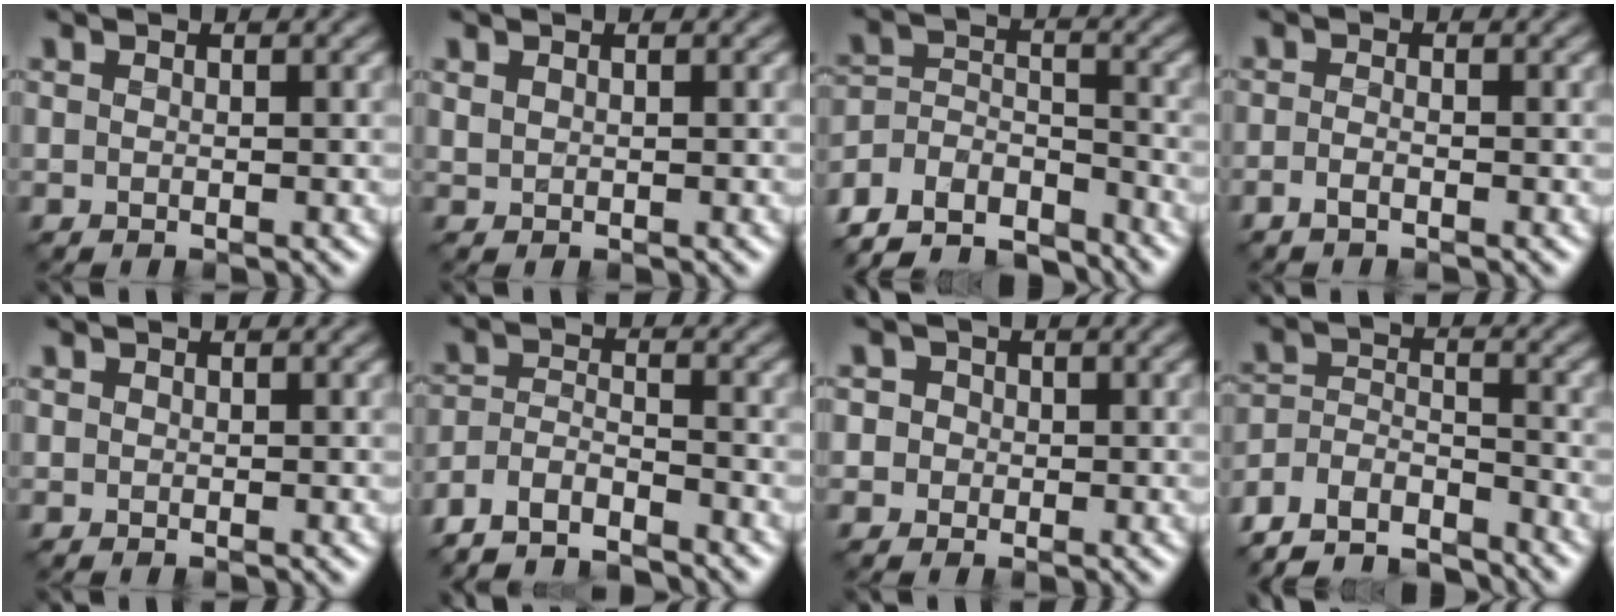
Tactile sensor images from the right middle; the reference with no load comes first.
{"total": 0.5, "force": [0.5, 0.1, 0.2], "torque": [-0.010, 0.000, 0.013]}
{"total": 8.7, "force": [-7.5, 3.5, 2.8], "torque": [-0.058, 0.009, -0.139]}
{"total": 1.2, "force": [-0.8, 0.2, 0.9], "torque": [-0.026, 0.000, -0.020]}
{"total": 0.0}
{"total": 4.6, "force": [-4.3, 0.9, 1.3], "torque": [-0.028, -0.002, -0.090]}
{"total": 3.5, "force": [0.9, 3.2, 1.2], "torque": [-0.004, 0.028, -0.010]}
{"total": 7.1, "force": [-6.3, 2.4, 2.2], "torque": [-0.049, -0.001, -0.125]}